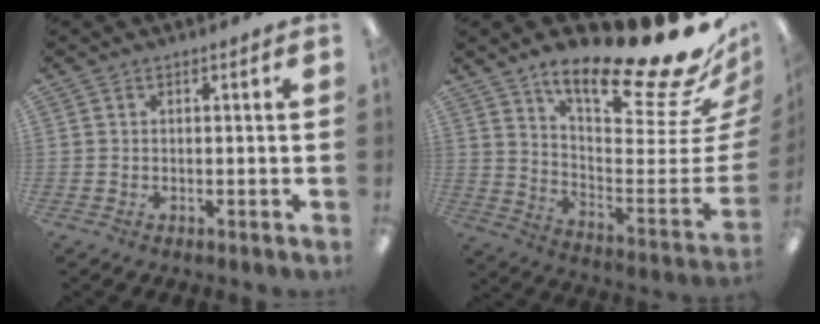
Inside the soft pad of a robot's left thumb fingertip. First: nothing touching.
{"total": 23.5, "force": [17.1, 4.6, 15.5], "torque": [-0.205, -0.142, 0.266]}